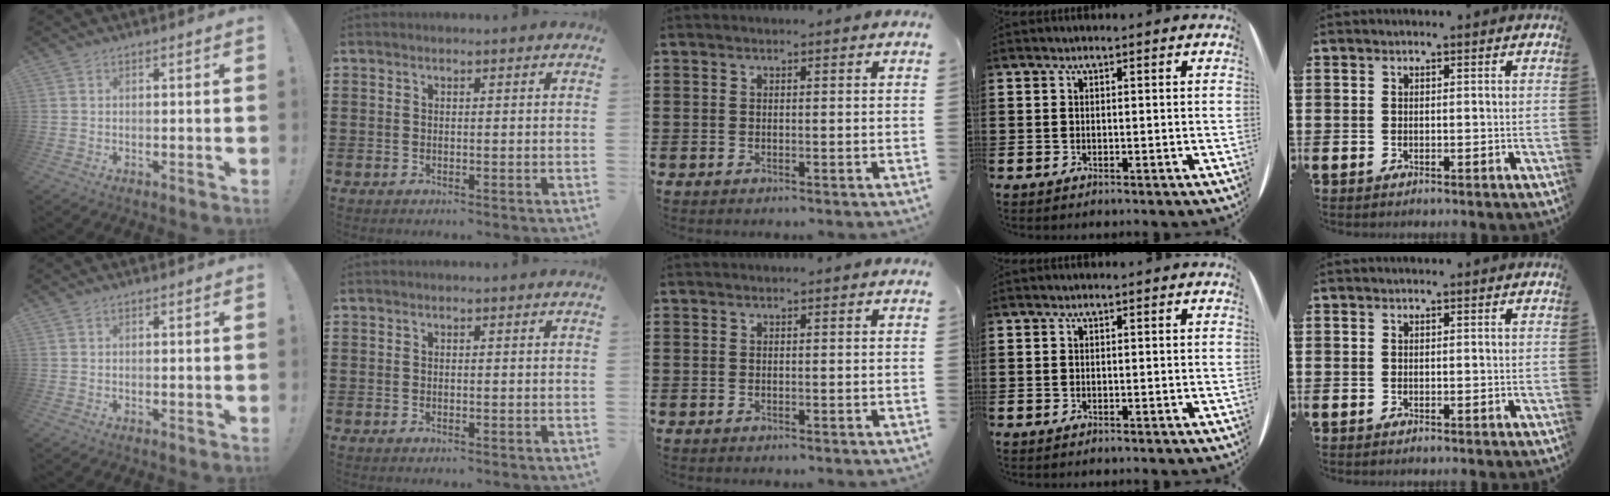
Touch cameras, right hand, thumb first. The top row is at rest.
{}